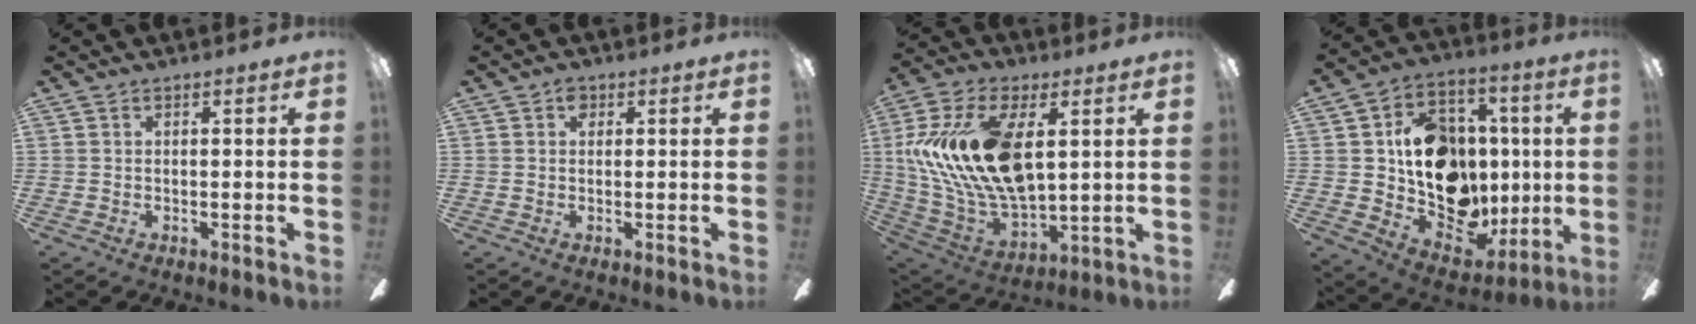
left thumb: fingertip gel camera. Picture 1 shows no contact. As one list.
[{"total": 1.8, "force": [0.7, 1.3, 1.0], "torque": [-0.014, 0.002, 0.011]}, {"total": 22.3, "force": [4.9, 11.9, 18.2], "torque": [-0.391, -0.006, 0.085]}, {"total": 18.7, "force": [2.1, 15.4, 10.3], "torque": [-0.178, -0.009, 0.064]}]